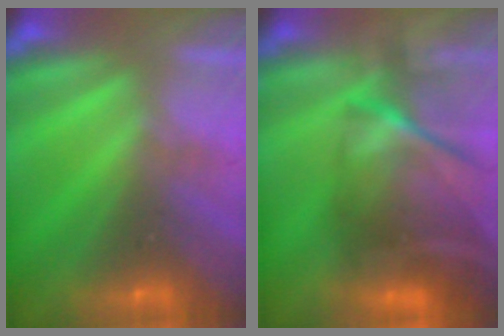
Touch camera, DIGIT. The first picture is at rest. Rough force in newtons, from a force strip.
{"total": 6.9}